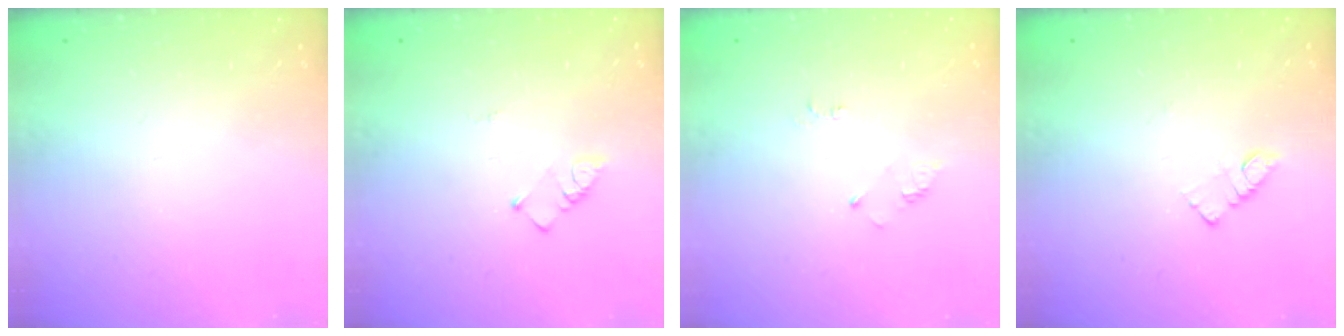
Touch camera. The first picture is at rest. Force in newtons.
{"total": 2.8, "press": 2.8, "slide": 0.5}
{"total": 4.5, "press": 4.5, "slide": 0.8}
{"total": 3.9, "press": 3.8, "slide": 0.4}